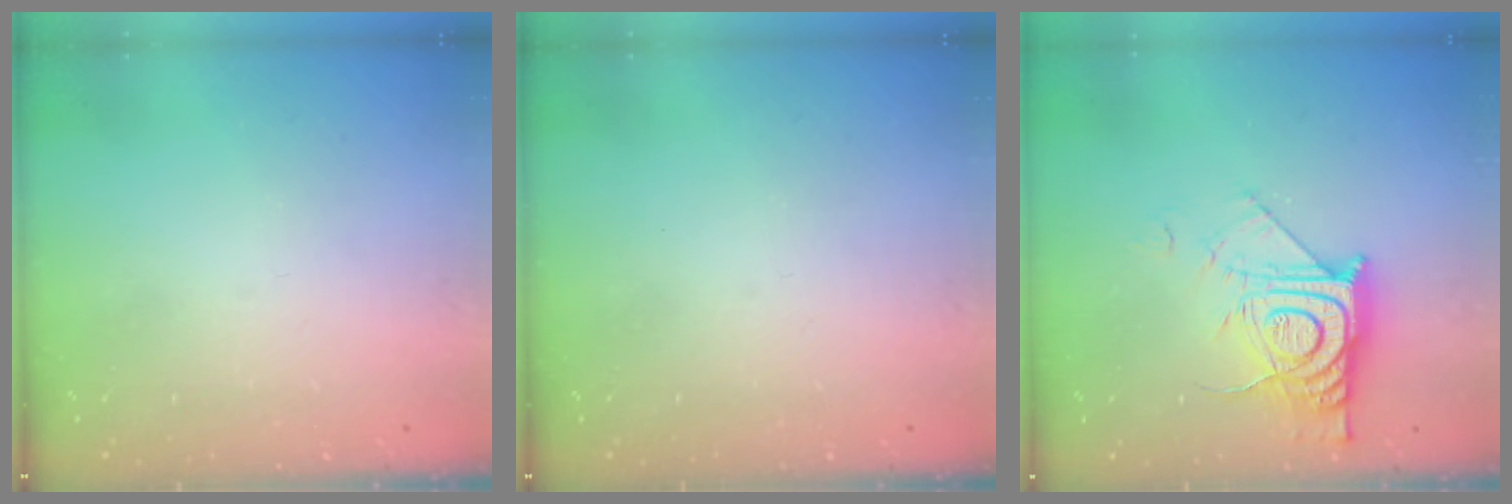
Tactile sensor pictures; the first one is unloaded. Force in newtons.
{"total": 0.0}
{"total": 13.0, "press": 12.9, "slide": 1.1}